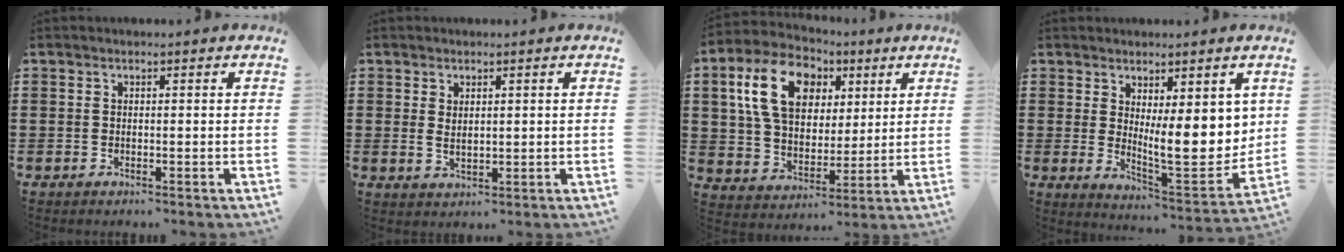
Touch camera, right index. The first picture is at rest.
{"total": 1.6, "force": [1.1, 0.8, 0.8], "torque": [-0.017, 0.005, 0.020]}
{"total": 13.1, "force": [4.9, 8.9, 8.3], "torque": [-0.177, 0.019, 0.088]}
{"total": 9.0, "force": [2.8, 3.6, 7.8], "torque": [-0.106, -0.036, 0.052]}